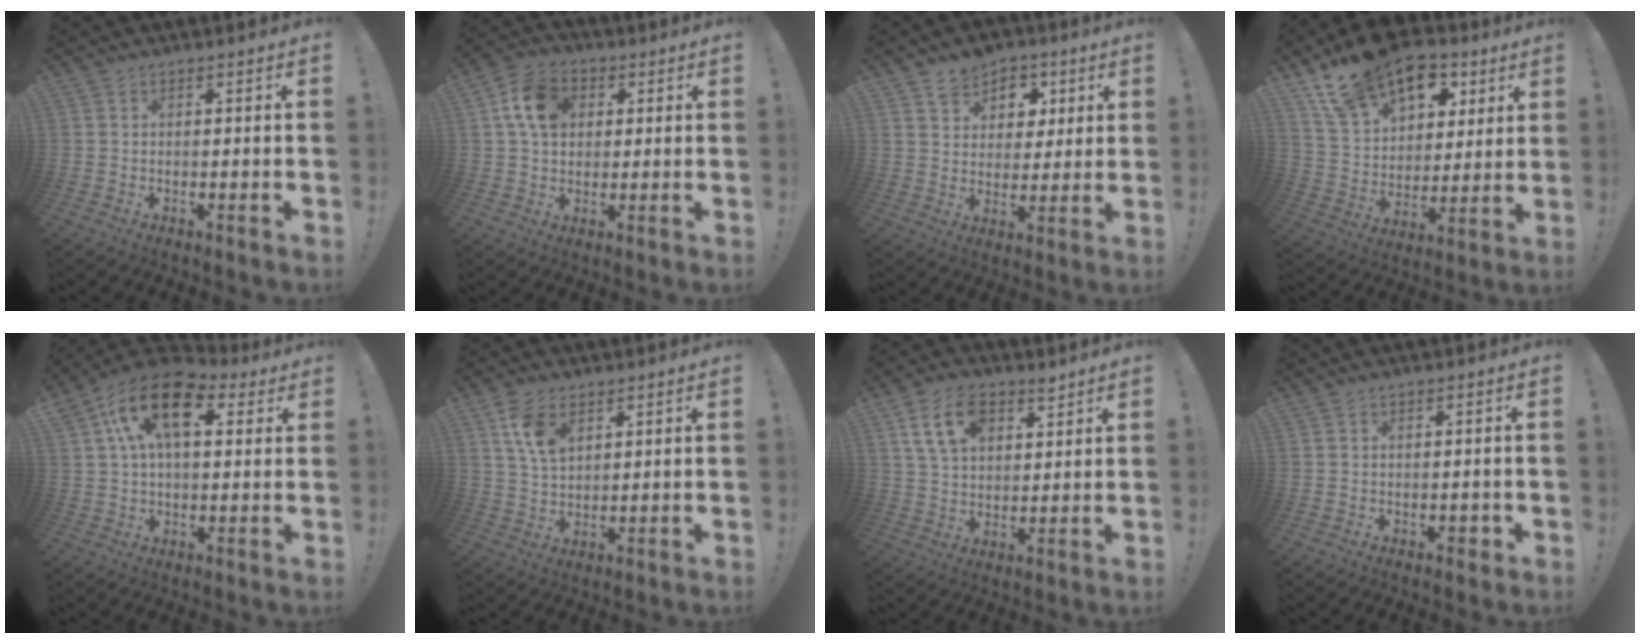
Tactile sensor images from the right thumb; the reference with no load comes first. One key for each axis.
{"total": 11.4, "fx": 3.2, "fy": 8.7, "fz": 6.7, "tx": -0.108, "ty": 0.012, "tz": 0.067}
{"total": 8.2, "fx": 4.3, "fy": 6.8, "fz": 1.2, "tx": -0.012, "ty": -0.033, "tz": 0.086}
{"total": 19.5, "fx": 12.7, "fy": 12.1, "fz": 8.5, "tx": -0.125, "ty": -0.080, "tz": 0.239}
{"total": 17.2, "fx": 6.7, "fy": 9.7, "fz": 12.5, "tx": -0.203, "ty": -0.013, "tz": 0.118}
{"total": 8.8, "fx": 4.6, "fy": 5.1, "fz": 5.5, "tx": -0.093, "ty": -0.014, "tz": 0.088}
{"total": 12.4, "fx": 6.4, "fy": 7.8, "fz": 7.2, "tx": -0.116, "ty": -0.018, "tz": 0.122}
{"total": 1.5, "fx": -0.3, "fy": 1.1, "fz": 1.0, "tx": -0.010, "ty": 0.003, "tz": -0.006}